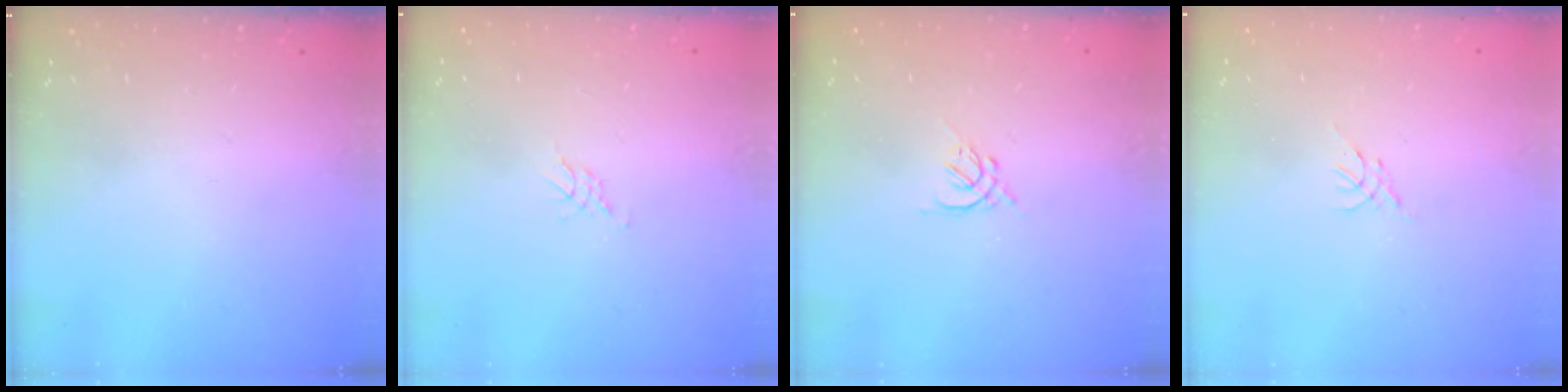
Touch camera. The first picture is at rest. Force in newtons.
{"total": 1.4, "press": 1.4, "slide": 0.2}
{"total": 1.3, "press": 1.2, "slide": 0.5}
{"total": 0.5, "press": 0.4, "slide": 0.3}